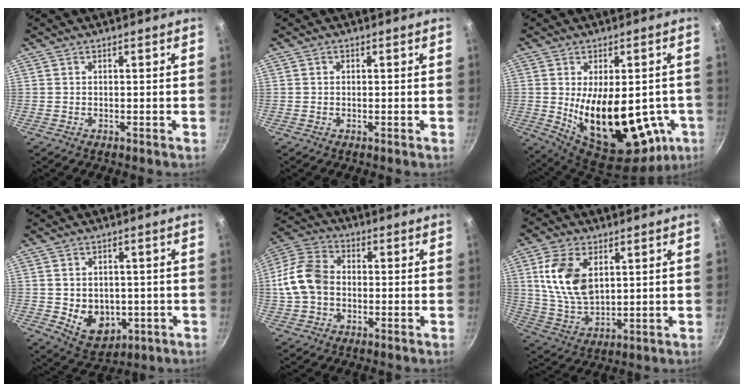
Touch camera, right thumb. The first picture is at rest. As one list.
[{"total": 0.6, "force": [0.1, 0.6, 0.2], "torque": [-0.001, 0.004, 0.001]}, {"total": 23.9, "force": [-3.3, 12.2, 20.3], "torque": [-0.273, -0.025, -0.018]}, {"total": 9.4, "force": [-1.3, 7.2, 5.8], "torque": [-0.061, -0.009, 0.000]}, {"total": 11.5, "force": [-0.8, 8.6, 7.5], "torque": [-0.129, 0.028, -0.031]}, {"total": 12.9, "force": [3.8, 7.9, 9.5], "torque": [-0.170, -0.021, 0.082]}]